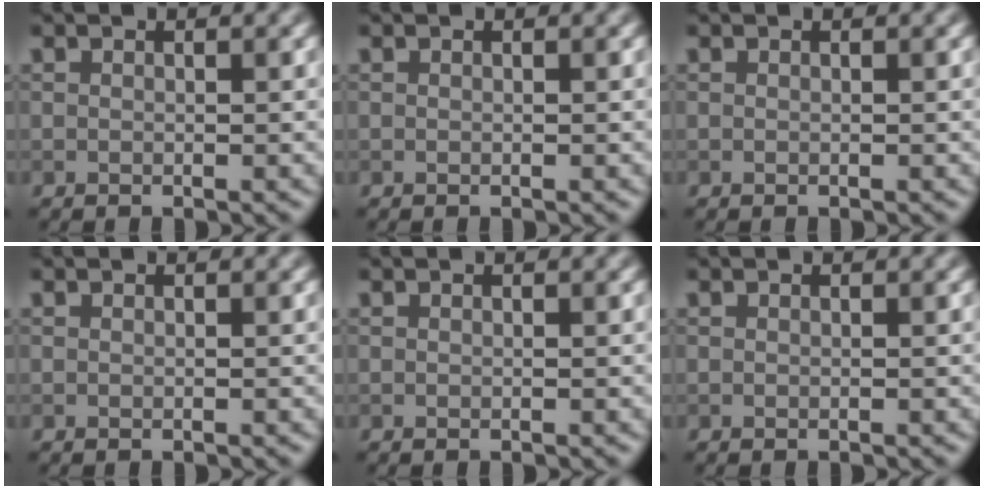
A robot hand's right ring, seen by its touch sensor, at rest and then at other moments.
{"total": 0.0}
{"total": 0.0}
{"total": 0.0}
{"total": 0.0}
{"total": 0.0}